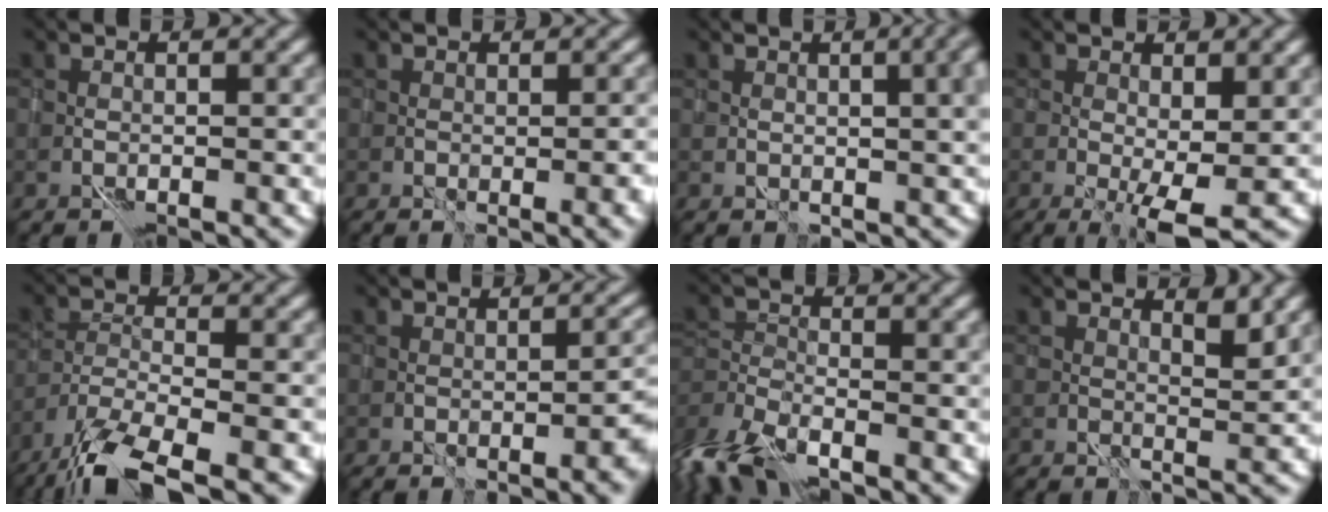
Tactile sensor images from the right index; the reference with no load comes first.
{"total": 2.7, "force": [0.1, 0.7, 2.6], "torque": [-0.029, 0.001, 0.017]}
{"total": 6.1, "force": [2.5, 2.5, 5.0], "torque": [-0.023, 0.028, 0.027]}
{"total": 3.2, "force": [0.4, 0.4, 3.2], "torque": [-0.059, -0.004, 0.010]}
{"total": 8.2, "force": [-6.0, 2.1, 5.2], "torque": [-0.097, -0.012, -0.111]}
{"total": 3.6, "force": [-0.4, 1.0, 3.4], "torque": [-0.031, 0.008, 0.005]}
{"total": 5.4, "force": [-4.5, 1.6, 2.6], "torque": [-0.050, -0.005, -0.088]}
{"total": 2.6, "force": [2.5, -0.1, 0.7], "torque": [-0.006, 0.003, 0.044]}